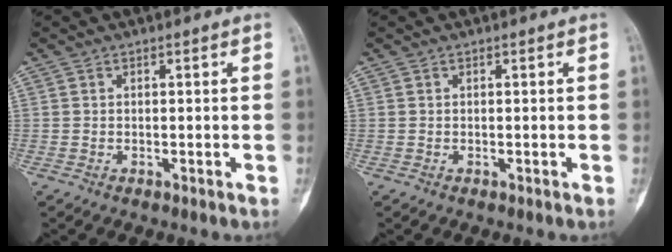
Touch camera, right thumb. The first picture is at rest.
{"total": 0.0}